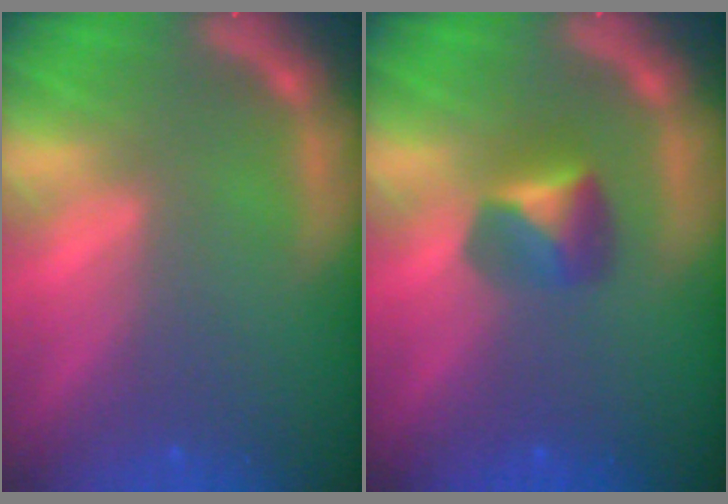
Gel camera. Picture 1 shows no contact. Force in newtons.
{"total": 2.9}